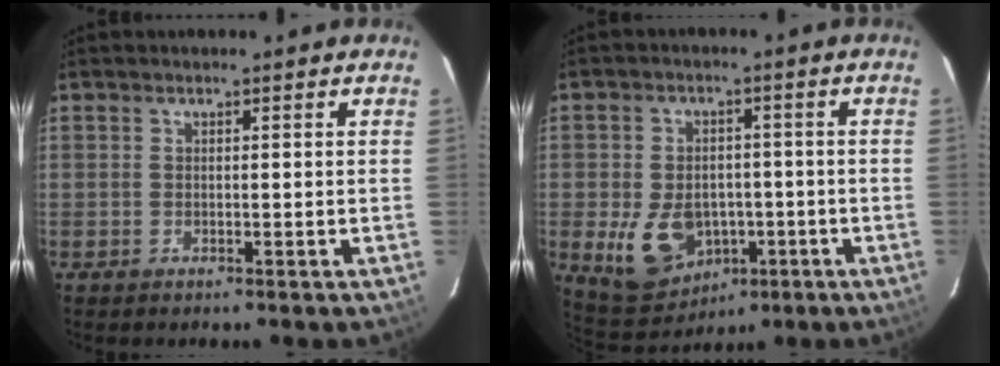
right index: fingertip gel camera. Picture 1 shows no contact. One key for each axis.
{"total": 11.6, "fx": -3.5, "fy": 8.6, "fz": 6.9, "tx": -0.158, "ty": -0.012, "tz": -0.037}